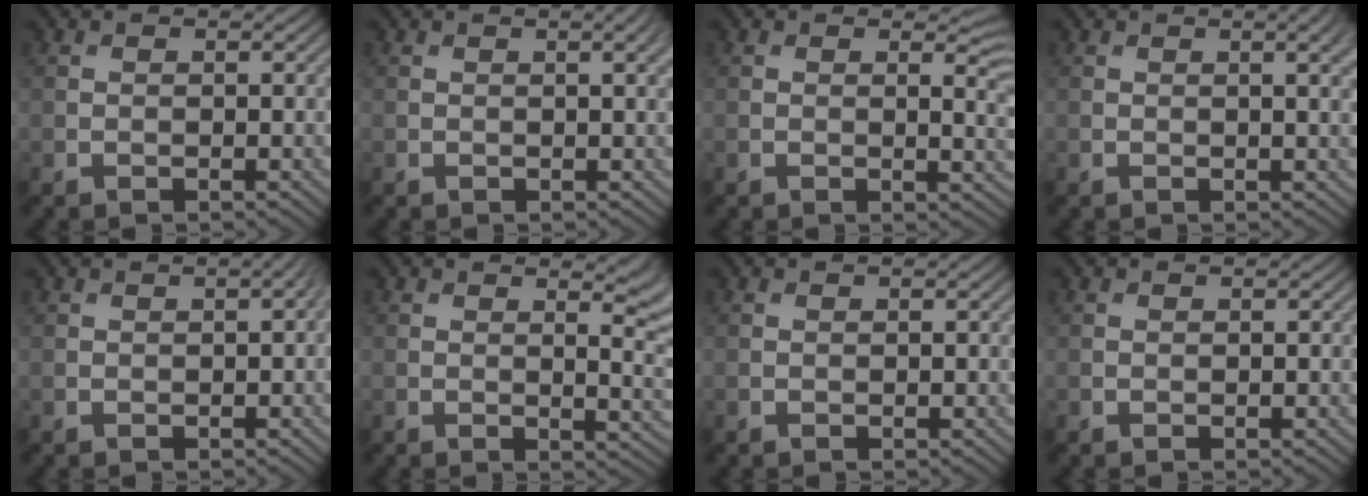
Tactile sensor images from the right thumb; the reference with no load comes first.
{"total": 2.4, "force": [1.0, 0.5, 2.1], "torque": [-0.025, 0.003, 0.013]}
{"total": 3.4, "force": [1.2, 1.1, 3.0], "torque": [-0.041, -0.005, 0.019]}
{"total": 3.1, "force": [1.1, 0.7, 2.8], "torque": [-0.035, 0.003, 0.016]}
{"total": 1.5, "force": [0.3, 0.3, 1.5], "torque": [-0.019, 0.007, 0.004]}
{"total": 5.5, "force": [2.3, 1.9, 4.6], "torque": [-0.053, 0.000, 0.038]}
{"total": 0.0}
{"total": 0.0}